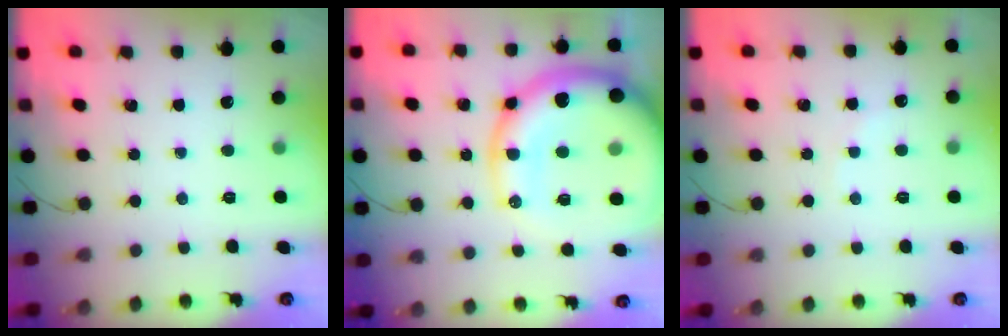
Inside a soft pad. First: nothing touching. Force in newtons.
{"total": 28.5, "press": 27.8, "slide": 6.0}
{"total": 3.1, "press": 3.0, "slide": 0.7}